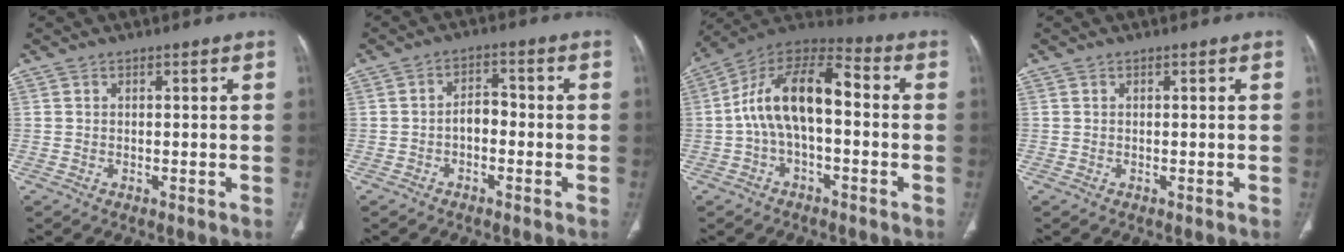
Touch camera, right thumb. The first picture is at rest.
{"total": 3.0, "force": [-1.0, 1.9, 2.1], "torque": [-0.024, 0.020, -0.024]}
{"total": 14.8, "force": [-0.6, 7.5, 12.8], "torque": [-0.218, 0.050, -0.022]}
{"total": 0.0}